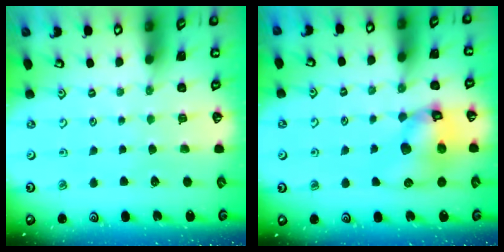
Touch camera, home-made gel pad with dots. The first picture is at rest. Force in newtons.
{"total": 12.9, "press": 12.8, "slide": 1.7}